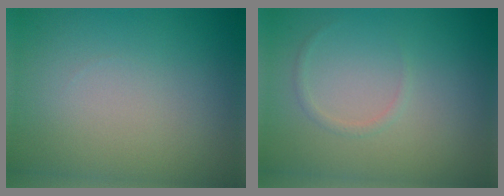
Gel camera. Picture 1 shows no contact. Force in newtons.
{"total": 0.7, "press": 0.7, "slide": 0.0}